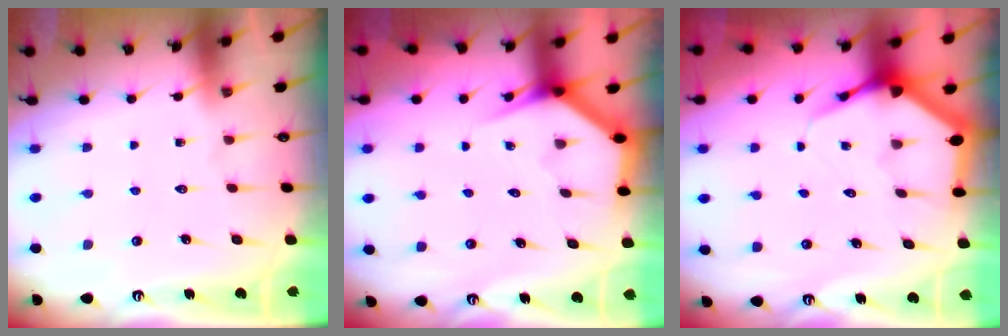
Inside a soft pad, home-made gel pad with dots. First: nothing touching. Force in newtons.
{"total": 3.4, "press": 3.4, "slide": 0.2}
{"total": 5.6, "press": 5.5, "slide": 0.4}